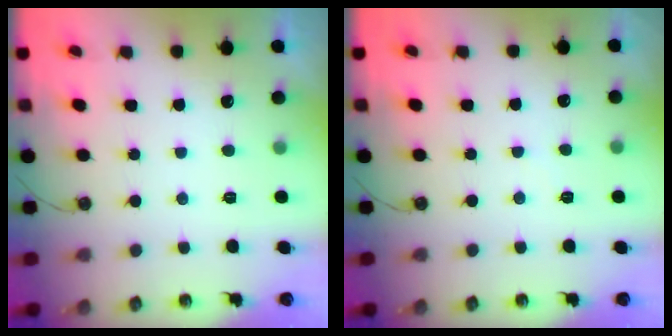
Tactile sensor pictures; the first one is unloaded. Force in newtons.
{"total": 2.8, "press": 2.8, "slide": 0.5}